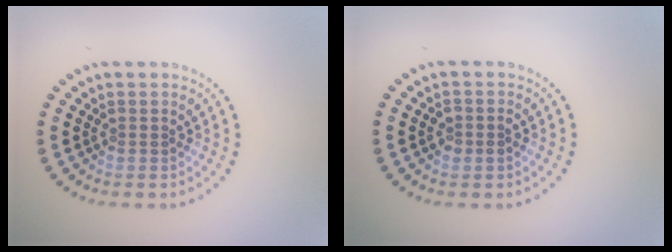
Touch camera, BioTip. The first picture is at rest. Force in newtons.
{"total": 1.4, "press": 1.3, "slide": 0.3}